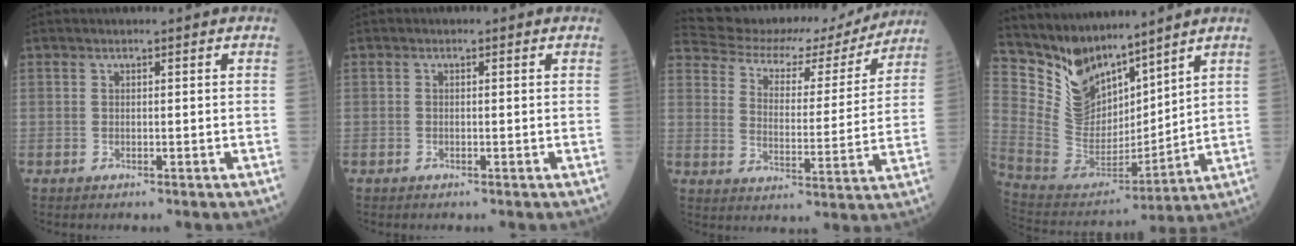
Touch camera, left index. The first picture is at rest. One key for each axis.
{"total": 0.0}
{"total": 18.4, "fx": 17.0, "fy": 5.3, "fz": 4.4, "tx": -0.071, "ty": -0.001, "tz": 0.229}
{"total": 12.7, "fx": 11.1, "fy": 4.7, "fz": 3.9, "tx": -0.096, "ty": 0.011, "tz": 0.233}